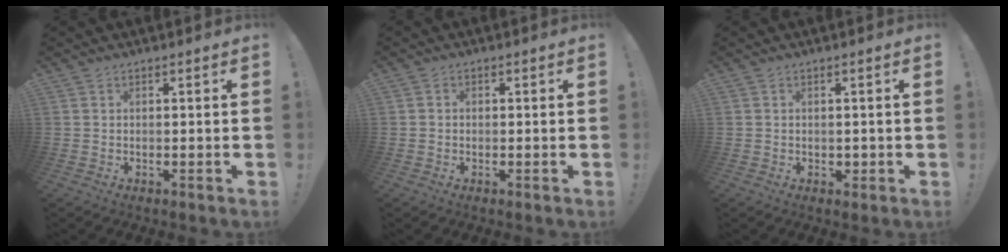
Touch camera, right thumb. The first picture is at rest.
{"total": 0.9, "force": [-0.4, 0.7, 0.2], "torque": [-0.004, 0.004, -0.007]}
{"total": 1.2, "force": [0.2, 1.1, 0.4], "torque": [0.001, 0.000, 0.002]}